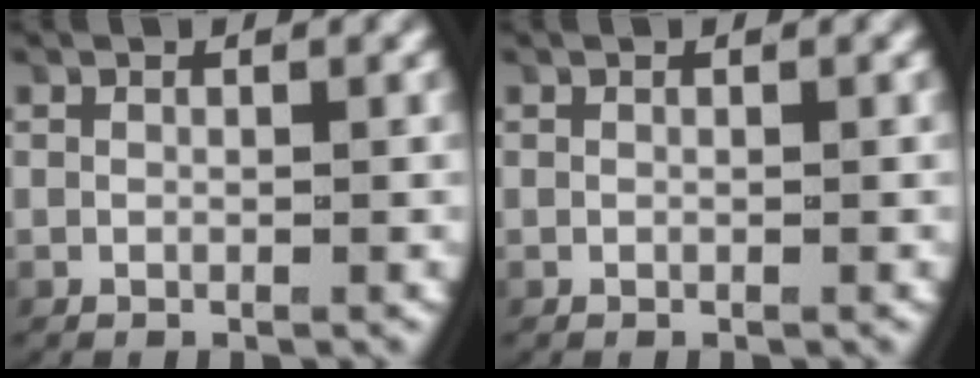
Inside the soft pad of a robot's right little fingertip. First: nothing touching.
{"total": 0.0}